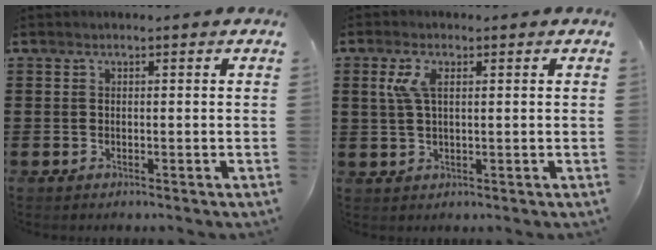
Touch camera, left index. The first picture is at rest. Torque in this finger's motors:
{"motor_torque": [0.96, -1.18, 0.16, 0.06]}